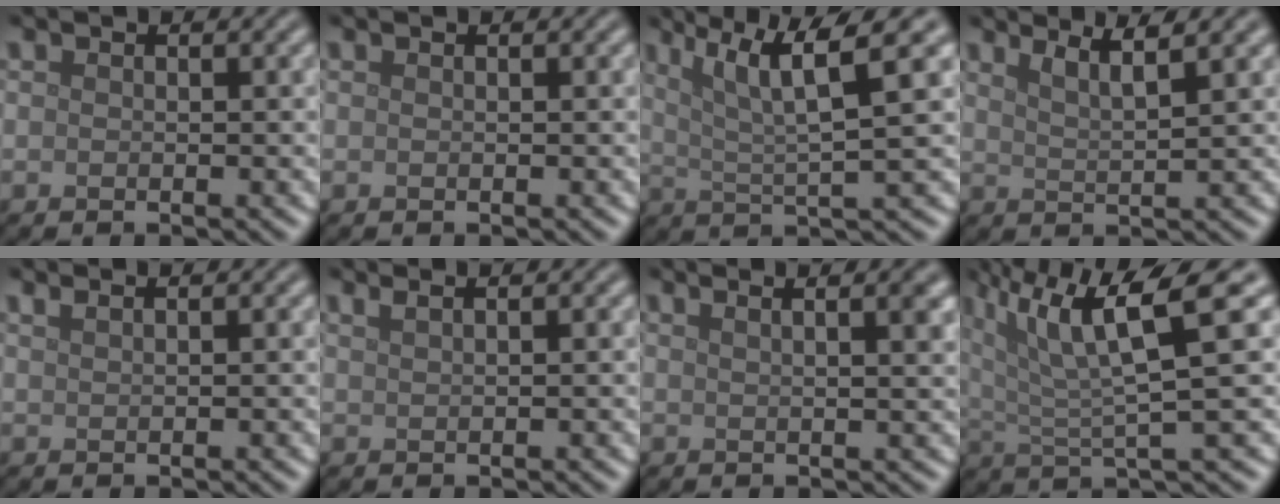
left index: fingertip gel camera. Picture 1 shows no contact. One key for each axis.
{"total": 0.0}
{"total": 7.0, "fx": 3.2, "fy": 1.2, "fz": 6.1, "tx": -0.105, "ty": 0.012, "tz": 0.058}
{"total": 3.3, "fx": 2.3, "fy": 0.6, "fz": 2.2, "tx": -0.025, "ty": 0.008, "tz": 0.034}
{"total": 1.9, "fx": 1.4, "fy": 0.8, "fz": 1.0, "tx": -0.004, "ty": 0.001, "tz": 0.005}
{"total": 2.6, "fx": 1.8, "fy": 1.1, "fz": 1.5, "tx": -0.006, "ty": 0.008, "tz": 0.002}
{"total": 7.9, "fx": 4.3, "fy": 3.5, "fz": 5.7, "tx": -0.026, "ty": 0.060, "tz": 0.015}
{"total": 9.2, "fx": 4.4, "fy": 2.0, "fz": 7.8, "tx": -0.135, "ty": 0.015, "tz": 0.082}